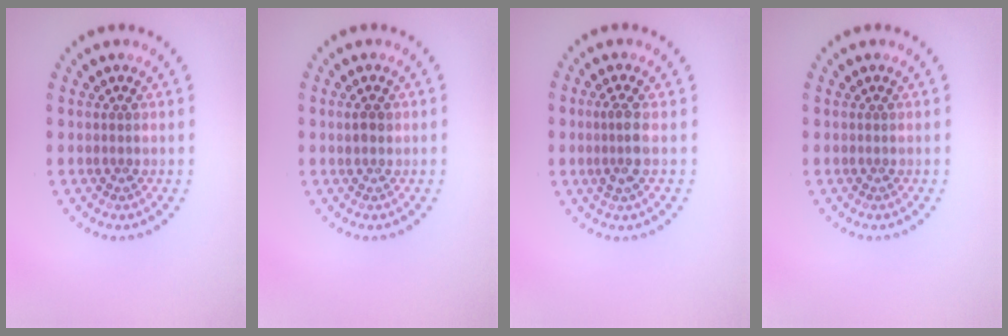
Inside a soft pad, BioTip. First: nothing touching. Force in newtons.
{"total": 1.2, "press": 1.1, "slide": 0.3}
{"total": 2.0, "press": 1.7, "slide": 1.0}
{"total": 0.0}